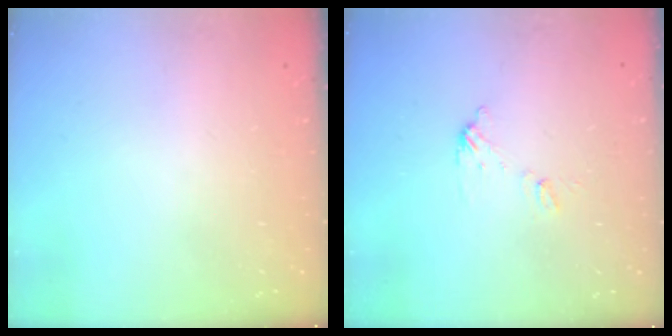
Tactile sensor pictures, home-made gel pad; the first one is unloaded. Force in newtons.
{"total": 5.8, "press": 5.8, "slide": 0.2}